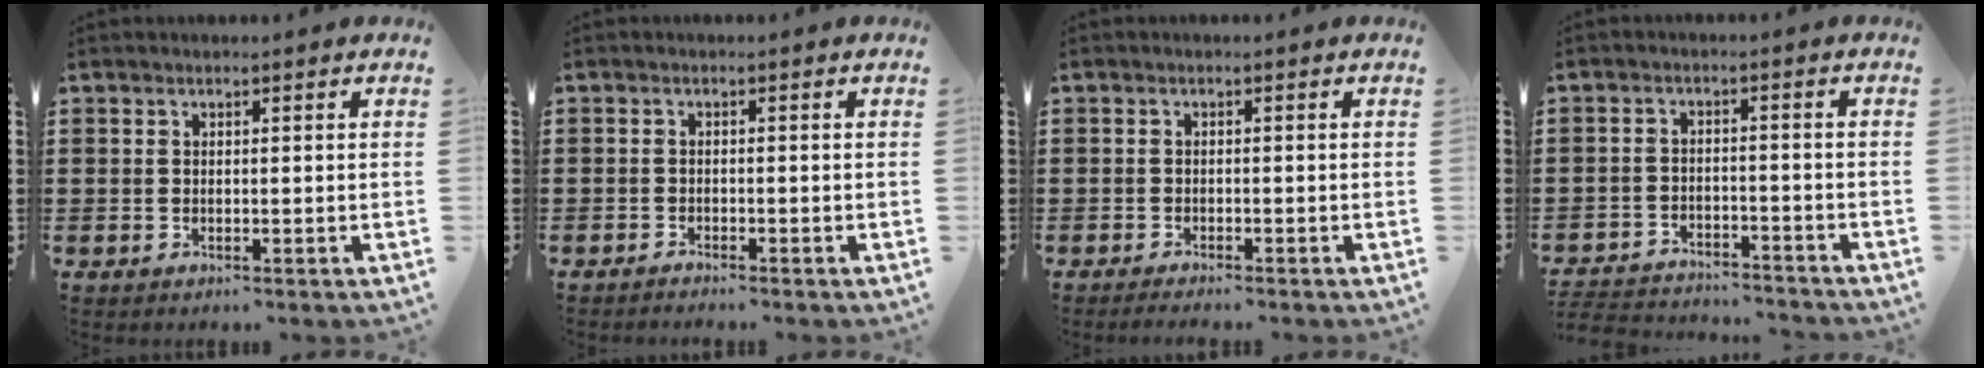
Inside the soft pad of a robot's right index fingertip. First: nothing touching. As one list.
[{"total": 1.1, "force": [-1.1, -0.2, -0.1], "torque": [-0.001, 0.000, -0.023]}, {"total": 1.1, "force": [-1.1, -0.2, 0.1], "torque": [-0.003, -0.003, -0.021]}, {"total": 3.8, "force": [-3.8, 0.2, 0.1], "torque": [-0.015, -0.003, -0.084]}]